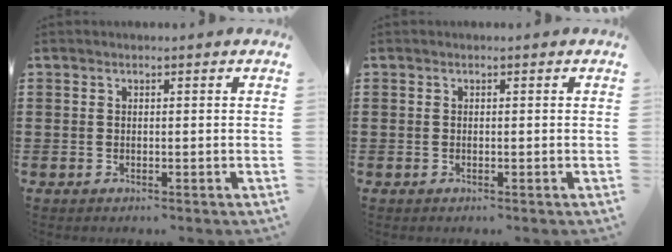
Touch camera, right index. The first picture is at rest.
{"total": 0.0}